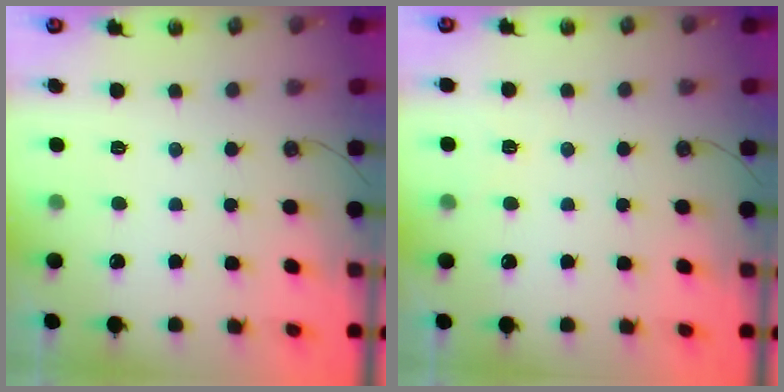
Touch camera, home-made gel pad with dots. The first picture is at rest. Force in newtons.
{"total": 3.5, "press": 2.4, "slide": 2.5}